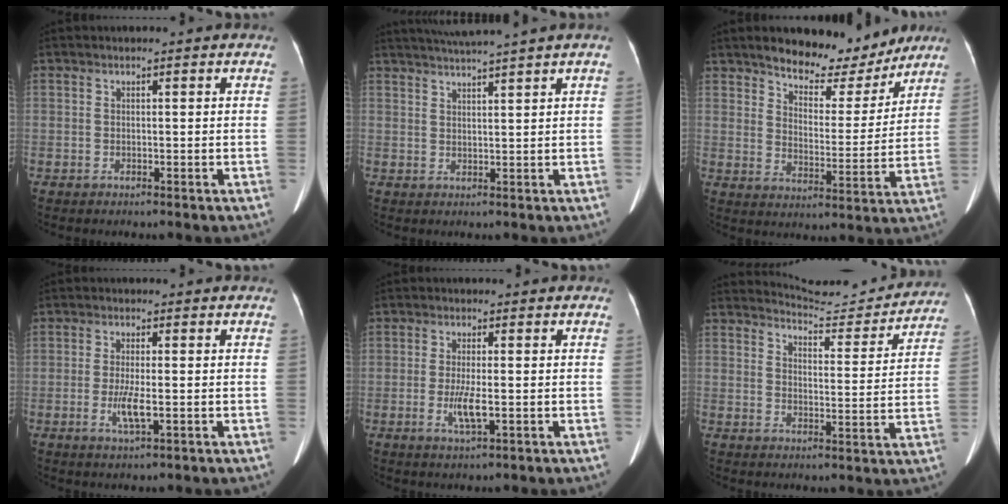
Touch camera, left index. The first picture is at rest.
{"total": 6.9, "force": [5.9, -1.7, 3.0], "torque": [-0.047, 0.013, 0.092]}
{"total": 11.8, "force": [10.3, 3.9, 4.2], "torque": [-0.057, -0.006, 0.150]}
{"total": 3.5, "force": [-0.7, 0.5, 3.4], "torque": [-0.071, -0.006, -0.011]}
{"total": 3.5, "force": [-0.7, 0.5, 3.4], "torque": [-0.072, -0.007, -0.010]}
{"total": 12.1, "force": [12.0, 0.9, 0.6], "torque": [-0.006, -0.031, 0.148]}